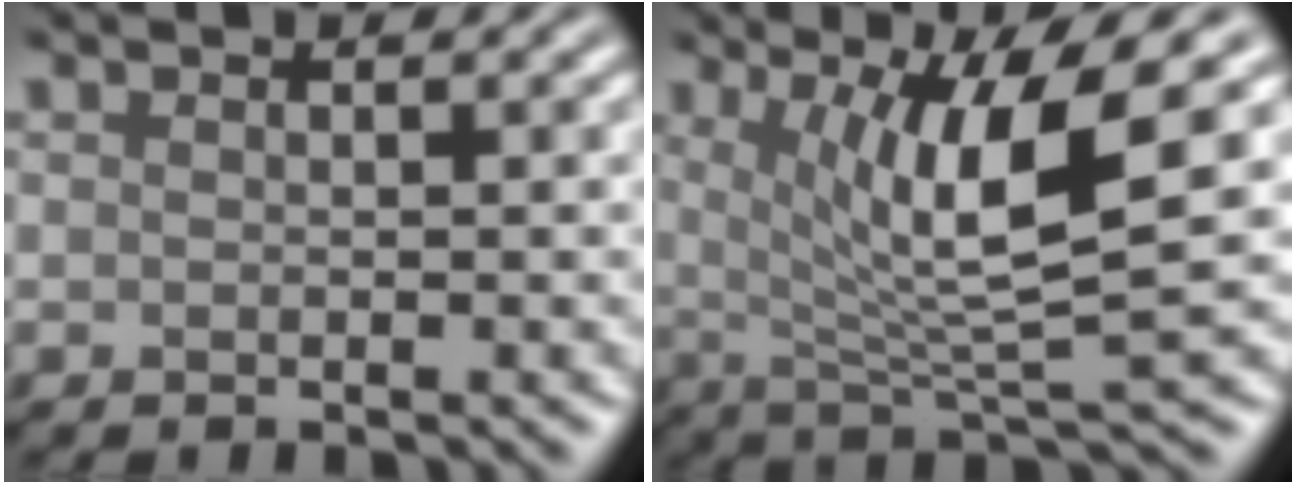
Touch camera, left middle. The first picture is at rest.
{"total": 8.0, "force": [1.9, 1.6, 7.6], "torque": [-0.120, -0.008, 0.036]}